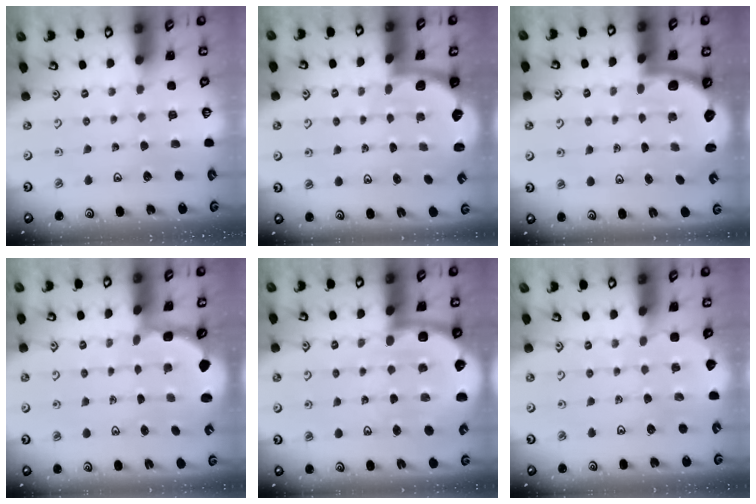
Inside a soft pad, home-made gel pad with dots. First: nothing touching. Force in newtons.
{"total": 2.1, "press": 1.9, "slide": 0.8}
{"total": 2.8, "press": 2.5, "slide": 1.3}
{"total": 2.9, "press": 1.8, "slide": 2.2}
{"total": 7.8, "press": 7.6, "slide": 1.7}
{"total": 1.6, "press": 1.5, "slide": 0.2}